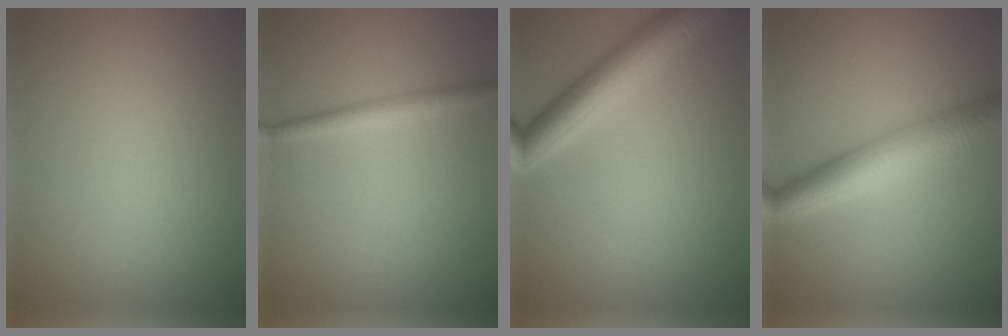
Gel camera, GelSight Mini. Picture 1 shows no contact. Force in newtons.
{"total": 1.9, "press": 1.9, "slide": 0.1}
{"total": 4.8, "press": 4.8, "slide": 0.2}
{"total": 6.4, "press": 6.4, "slide": 0.1}